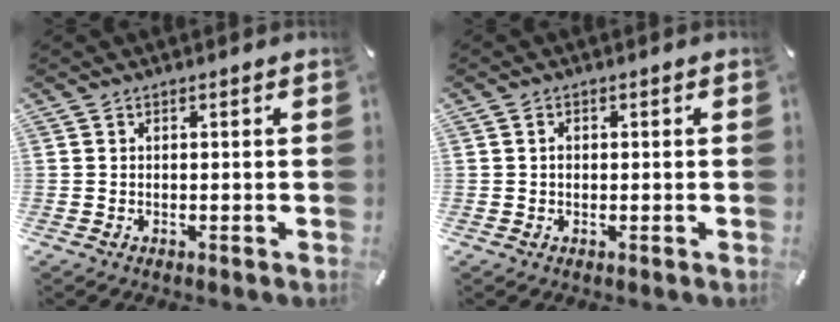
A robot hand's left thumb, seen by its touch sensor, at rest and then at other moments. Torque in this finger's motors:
{"motor_torque": [-0.05, -0.46, 0.01, 0.15, -0.05]}